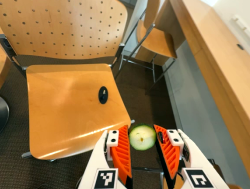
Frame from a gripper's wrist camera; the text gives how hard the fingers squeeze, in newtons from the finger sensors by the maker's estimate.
{"total": 7.6, "left": 7.2, "right": 8.0}